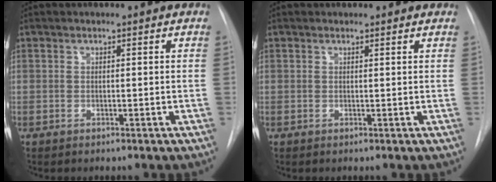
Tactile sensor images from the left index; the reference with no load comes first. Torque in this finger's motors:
{"motor_torque": [-0.21, -0.12, -0.44, -0.01]}